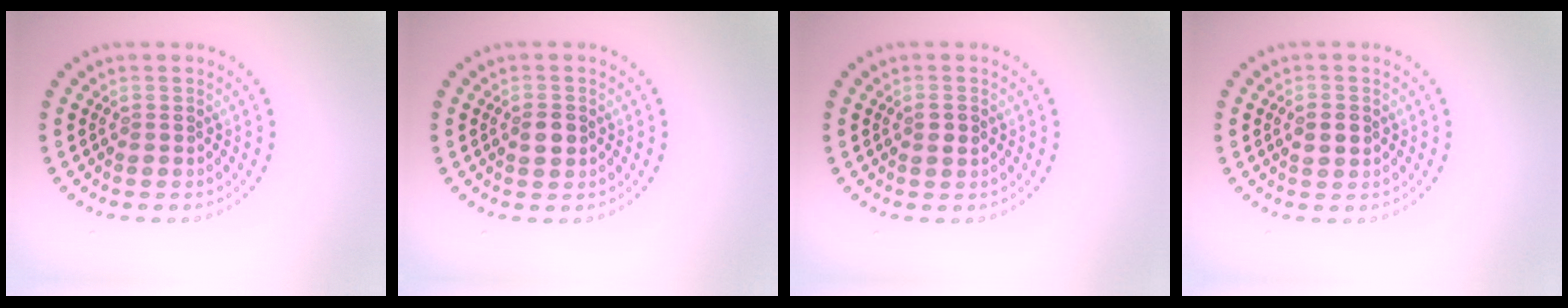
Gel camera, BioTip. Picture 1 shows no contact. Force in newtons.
{"total": 1.5, "press": 1.5, "slide": 0.3}
{"total": 1.1, "press": 1.0, "slide": 0.2}
{"total": 2.0, "press": 2.0, "slide": 0.1}